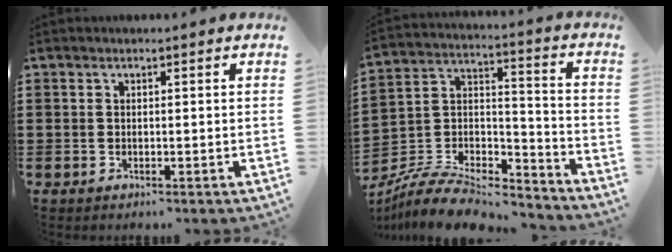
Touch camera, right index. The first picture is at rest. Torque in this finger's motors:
{"motor_torque": [-1.18, 0.96, -0.45, -0.21]}